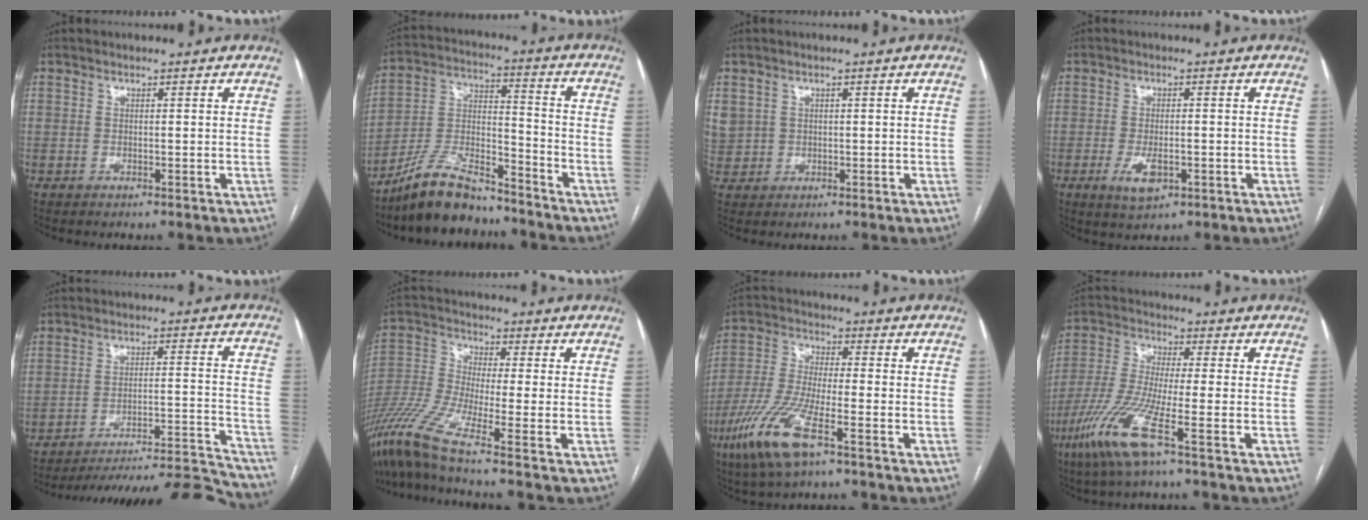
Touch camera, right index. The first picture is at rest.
{"total": 12.5, "force": [-10.7, 3.2, 5.5], "torque": [-0.111, 0.012, -0.200]}
{"total": 5.3, "force": [1.3, 5.0, 1.2], "torque": [-0.044, 0.013, 0.041]}
{"total": 4.6, "force": [-1.7, 2.0, 3.8], "torque": [-0.073, -0.005, -0.022]}
{"total": 23.0, "force": [-22.3, 0.0, 5.5], "torque": [-0.038, 0.009, -0.304]}
{"total": 11.3, "force": [-8.3, -2.1, 7.4], "torque": [-0.171, -0.019, -0.165]}
{"total": 11.8, "force": [-6.3, 2.3, 9.7], "torque": [-0.214, -0.020, -0.121]}
{"total": 10.6, "force": [-5.3, 0.1, 9.2], "torque": [-0.203, -0.023, -0.112]}